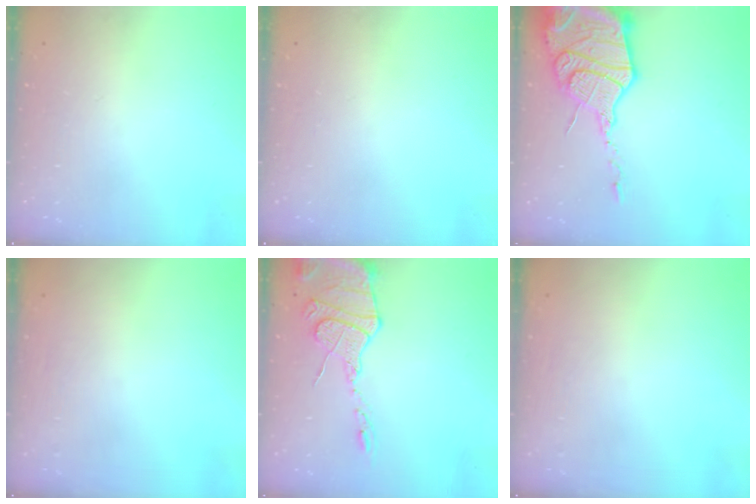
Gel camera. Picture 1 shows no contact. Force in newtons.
{"total": 0.0}
{"total": 21.6, "press": 21.5, "slide": 2.1}
{"total": 0.0}
{"total": 14.6, "press": 14.5, "slide": 1.9}
{"total": 0.0}